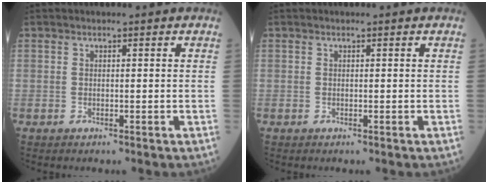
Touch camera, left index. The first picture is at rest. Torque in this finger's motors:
{"motor_torque": [-0.20, 0.27, 0.00, -0.01]}